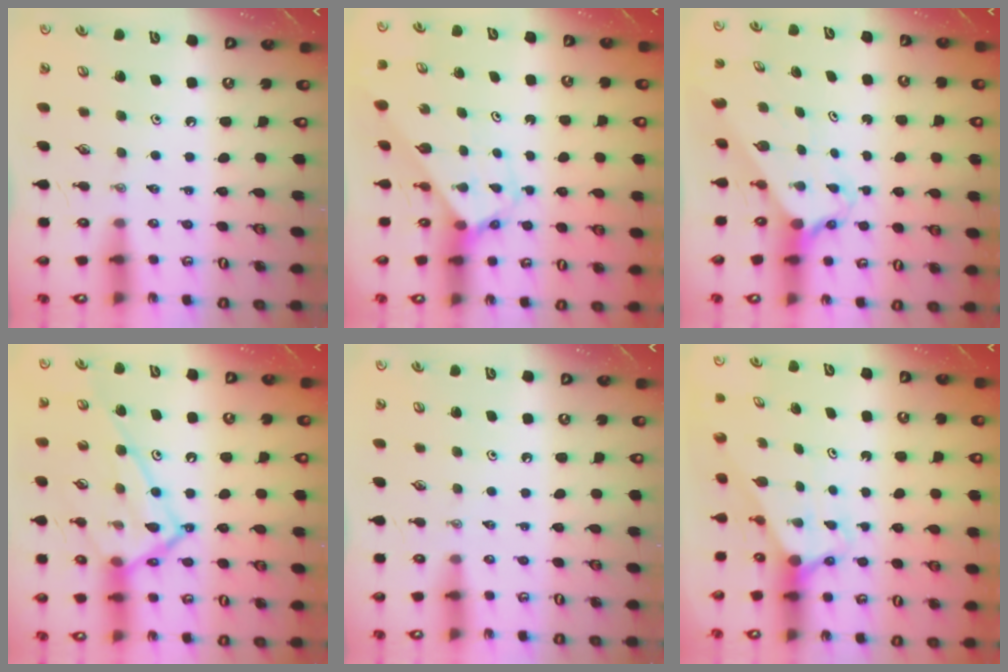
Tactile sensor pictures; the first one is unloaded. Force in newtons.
{"total": 2.8, "press": 2.8, "slide": 0.2}
{"total": 2.7, "press": 2.7, "slide": 0.3}
{"total": 19.9, "press": 19.9, "slide": 1.2}
{"total": 0.0}
{"total": 2.9, "press": 2.9, "slide": 0.0}